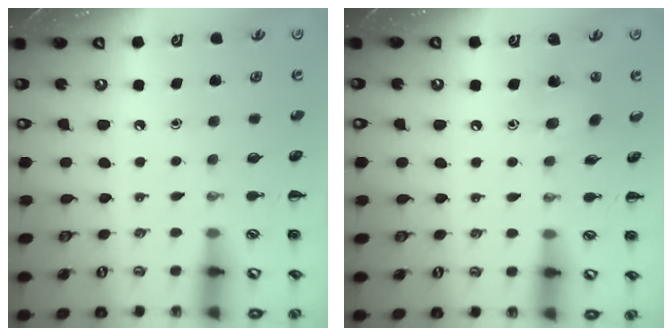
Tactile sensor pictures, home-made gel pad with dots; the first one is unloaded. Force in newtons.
{"total": 5.5, "press": 5.4, "slide": 1.4}